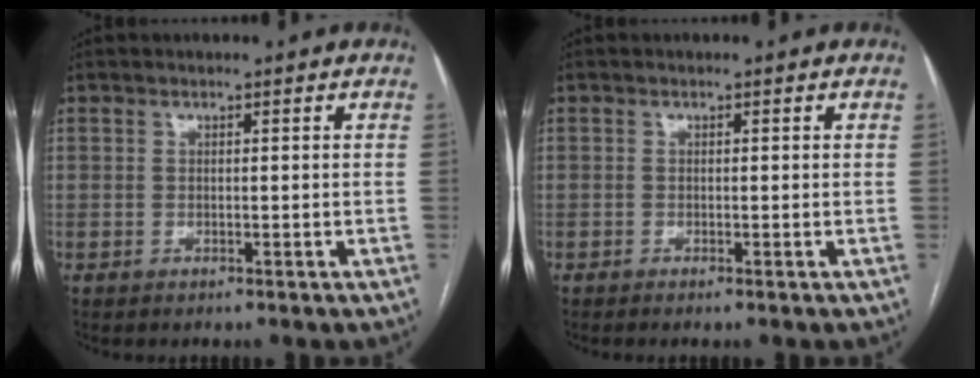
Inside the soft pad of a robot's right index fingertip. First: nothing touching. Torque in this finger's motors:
{"motor_torque": [-0.09, -0.02, -0.02, 0.01]}